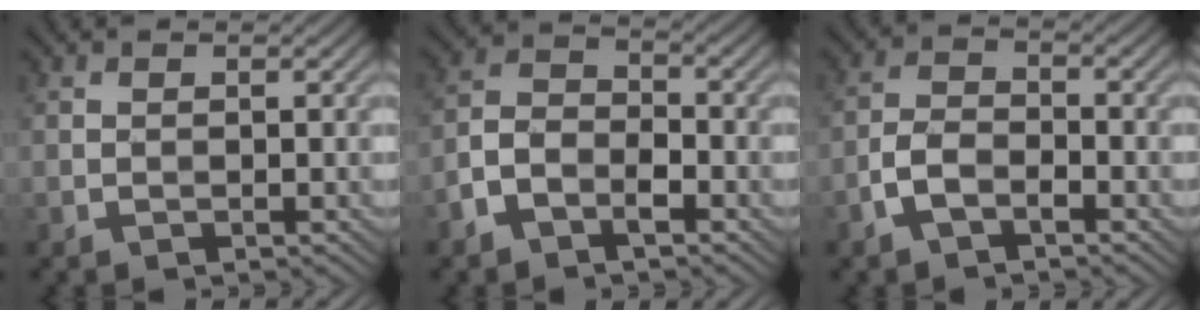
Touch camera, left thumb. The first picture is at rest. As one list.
[{"total": 5.1, "force": [-3.0, 2.8, 3.0], "torque": [-0.056, 0.003, -0.071]}, {"total": 3.8, "force": [-2.2, 1.8, 2.5], "torque": [-0.050, 0.005, -0.052]}]